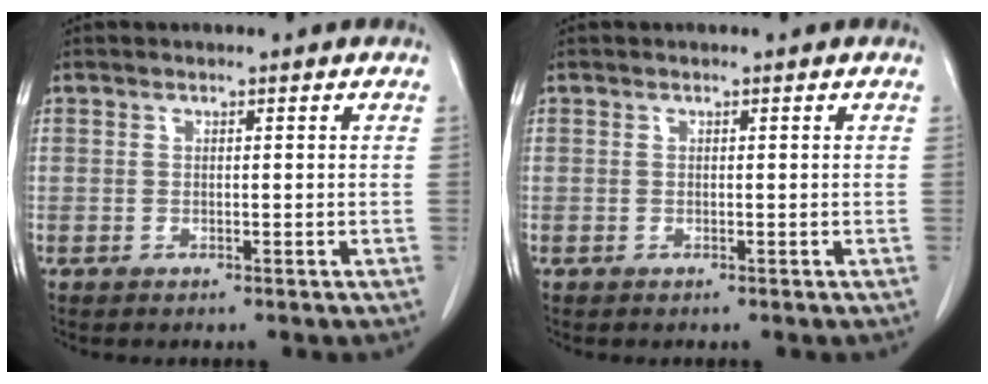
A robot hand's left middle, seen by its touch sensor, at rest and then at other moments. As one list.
[{"total": 0.0}]